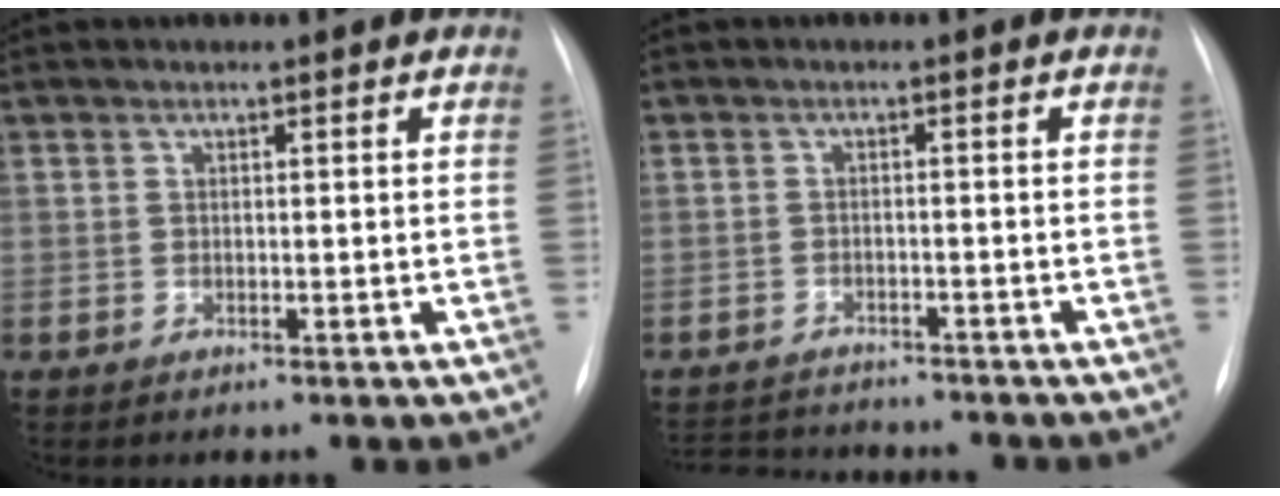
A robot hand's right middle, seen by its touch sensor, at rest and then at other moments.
{"total": 9.4, "force": [-8.8, 2.1, 2.6], "torque": [-0.049, 0.003, -0.120]}